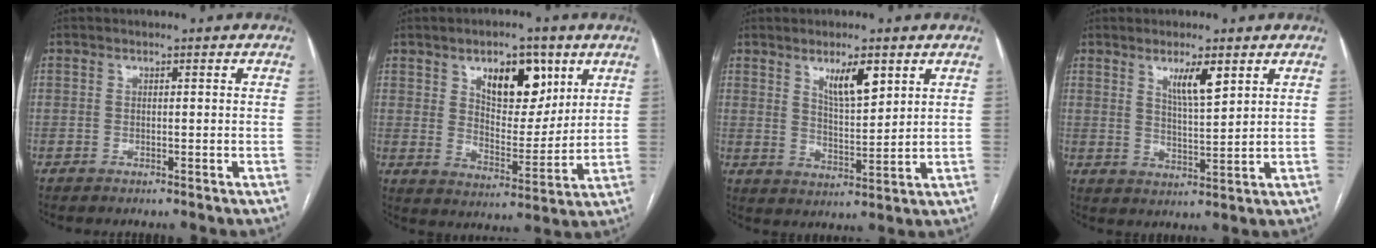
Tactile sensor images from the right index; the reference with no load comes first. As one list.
[{"total": 11.0, "force": [5.6, 5.1, 7.9], "torque": [-0.122, 0.004, 0.097]}, {"total": 6.5, "force": [3.7, 1.6, 5.1], "torque": [-0.092, -0.006, 0.069]}, {"total": 5.4, "force": [3.1, 0.7, 4.4], "torque": [-0.078, -0.007, 0.057]}]